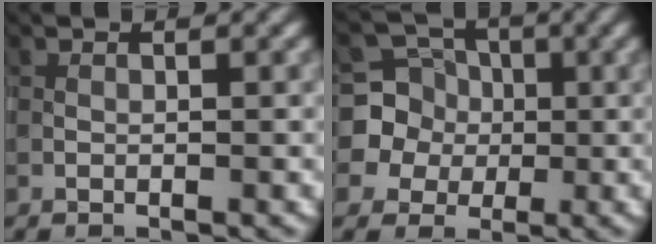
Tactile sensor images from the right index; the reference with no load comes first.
{"total": 5.8, "force": [-0.4, 5.7, 0.8], "torque": [-0.006, 0.024, -0.030]}